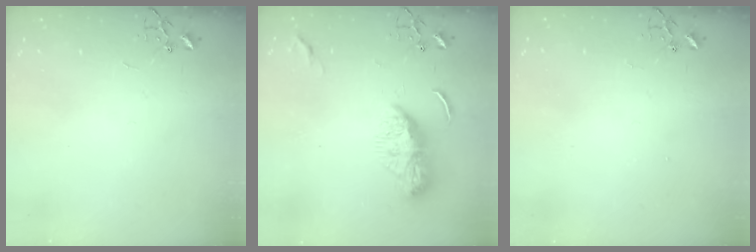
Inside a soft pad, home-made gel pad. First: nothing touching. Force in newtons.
{"total": 12.5, "press": 12.5, "slide": 1.1}
{"total": 1.3, "press": 1.2, "slide": 0.1}